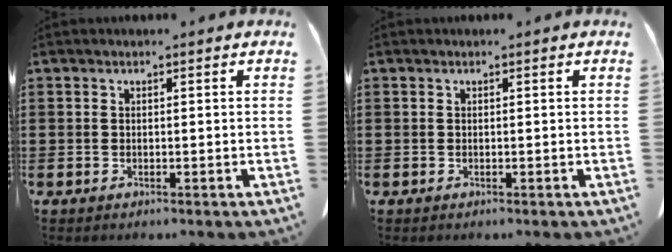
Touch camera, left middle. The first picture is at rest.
{"total": 0.0}